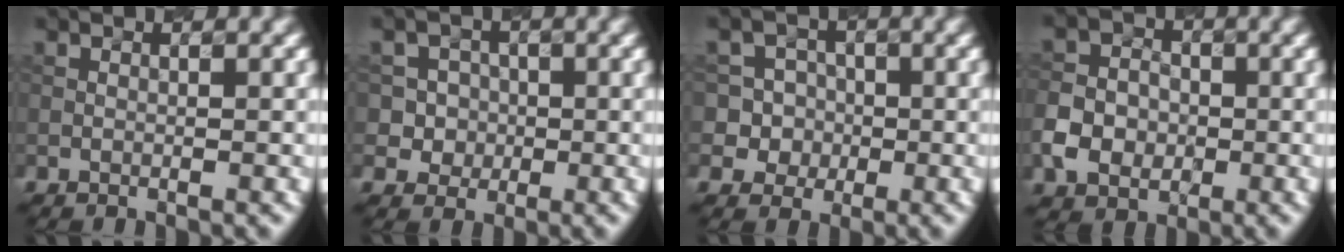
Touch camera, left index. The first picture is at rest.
{"total": 3.9, "force": [0.1, 3.7, 0.9], "torque": [0.001, 0.017, 0.001]}
{"total": 5.0, "force": [-0.1, 4.9, 1.0], "torque": [-0.001, 0.025, -0.014]}
{"total": 4.3, "force": [-1.1, 3.6, 2.0], "torque": [-0.037, 0.003, -0.026]}